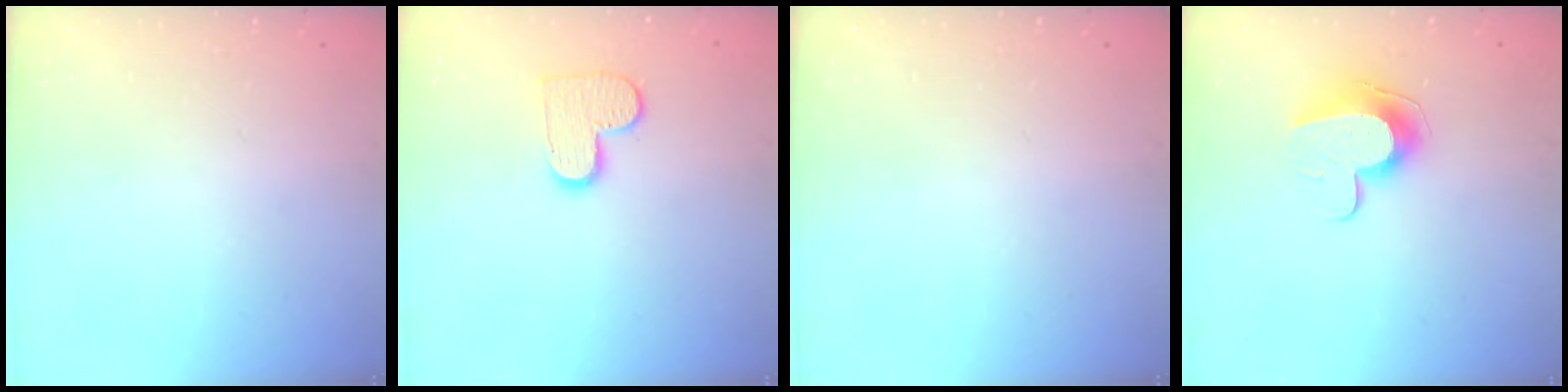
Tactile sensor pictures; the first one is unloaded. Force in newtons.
{"total": 10.0, "press": 10.0, "slide": 0.7}
{"total": 0.0}
{"total": 10.6, "press": 10.6, "slide": 0.5}